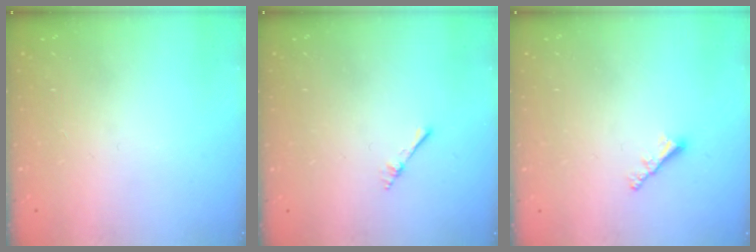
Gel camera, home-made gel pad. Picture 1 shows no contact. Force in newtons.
{"total": 2.2, "press": 2.2, "slide": 0.3}
{"total": 1.9, "press": 1.9, "slide": 0.5}